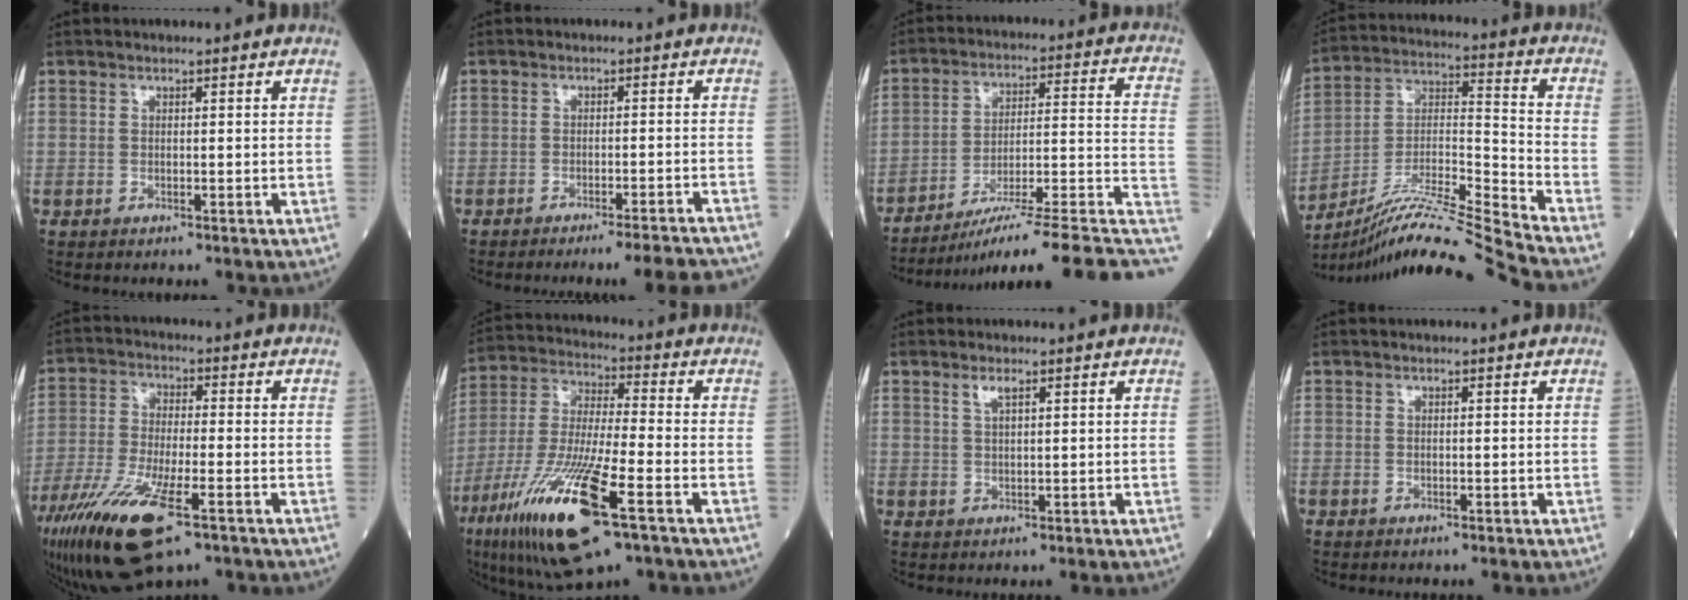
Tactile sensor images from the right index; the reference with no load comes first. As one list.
[{"total": 9.4, "force": [-8.8, -0.6, 3.1], "torque": [-0.014, -0.008, -0.109]}, {"total": 21.4, "force": [-15.4, -0.1, 14.8], "torque": [-0.141, 0.024, -0.231]}, {"total": 17.7, "force": [-15.8, -3.0, 7.5], "torque": [-0.144, 0.010, -0.280]}, {"total": 15.5, "force": [-8.7, 3.5, 12.3], "torque": [-0.257, -0.036, -0.155]}, {"total": 19.2, "force": [-9.0, 2.6, 16.8], "torque": [-0.361, -0.042, -0.160]}, {"total": 1.9, "force": [1.2, 0.3, 1.5], "torque": [-0.032, 0.001, 0.026]}, {"total": 0.0}]